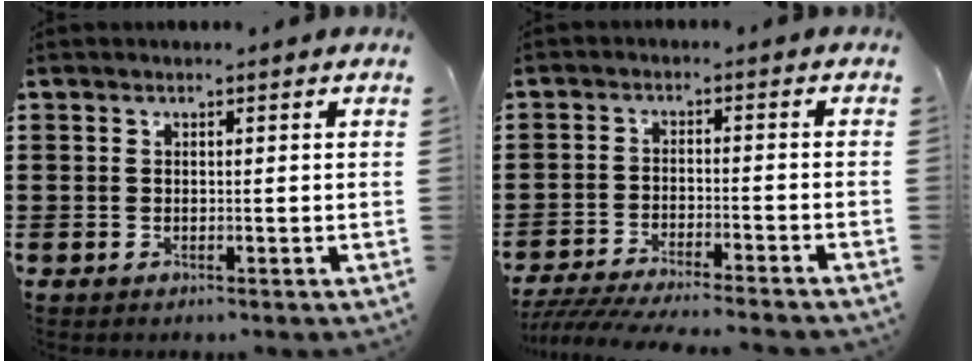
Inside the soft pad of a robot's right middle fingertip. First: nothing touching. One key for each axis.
{"total": 4.5, "fx": -4.2, "fy": -0.2, "fz": 1.4, "tx": -0.029, "ty": -0.010, "tz": -0.086}